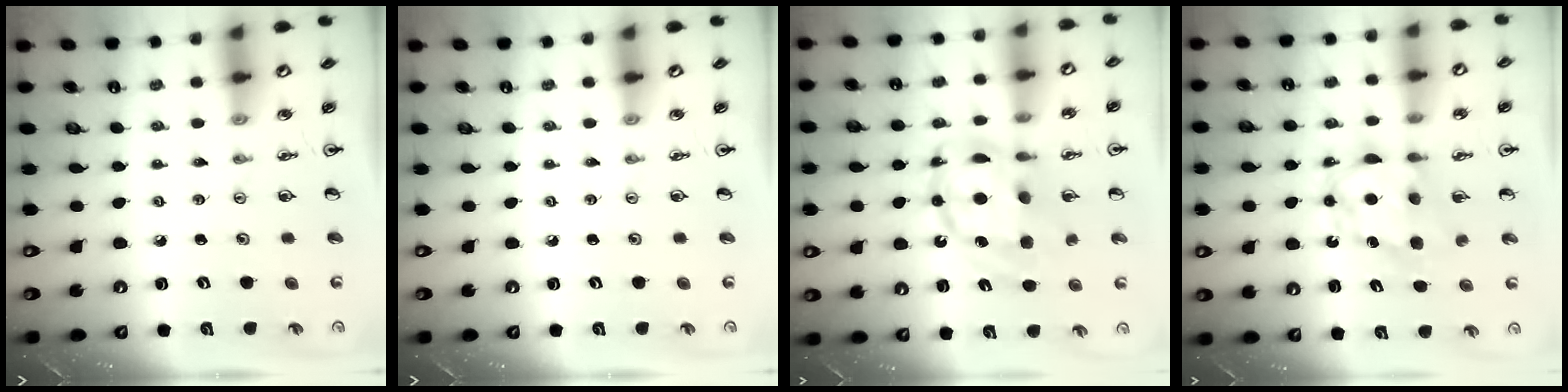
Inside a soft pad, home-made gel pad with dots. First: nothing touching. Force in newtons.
{"total": 0.0}
{"total": 12.4, "press": 12.3, "slide": 1.5}
{"total": 6.5, "press": 6.5, "slide": 0.4}